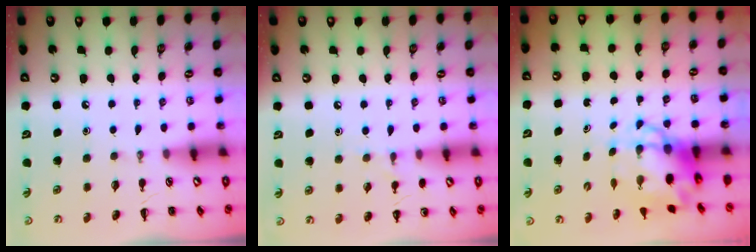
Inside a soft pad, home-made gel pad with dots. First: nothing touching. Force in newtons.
{"total": 6.5, "press": 6.1, "slide": 2.1}
{"total": 6.1, "press": 5.8, "slide": 1.9}